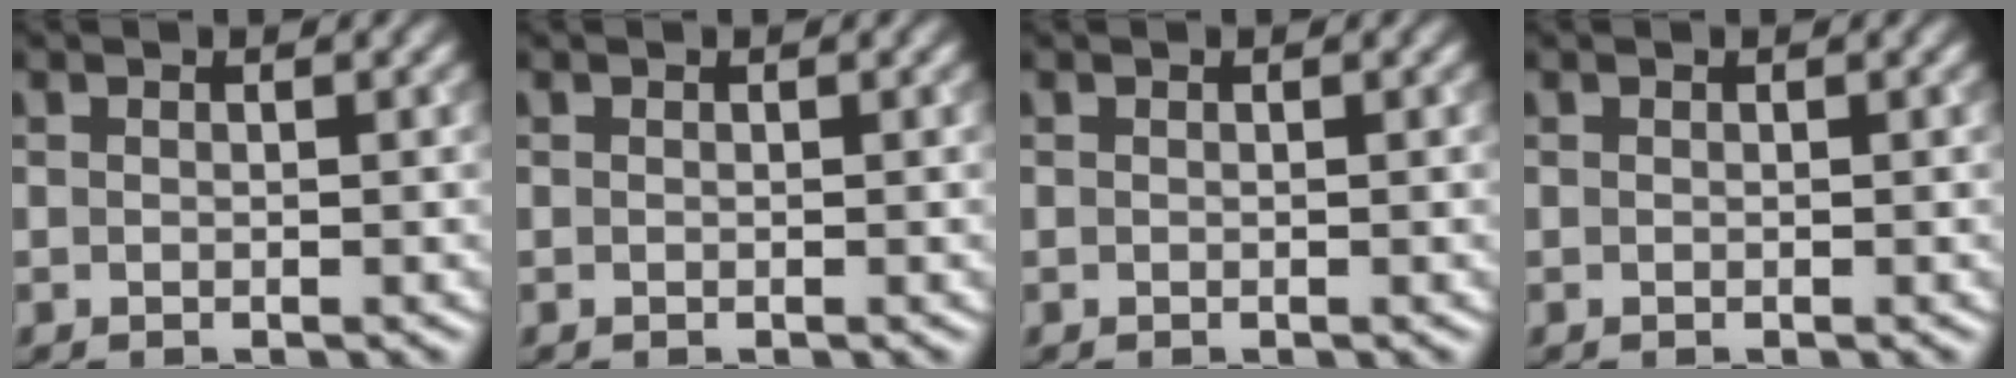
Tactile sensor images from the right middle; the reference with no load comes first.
{"total": 0.0}
{"total": 0.0}
{"total": 0.0}